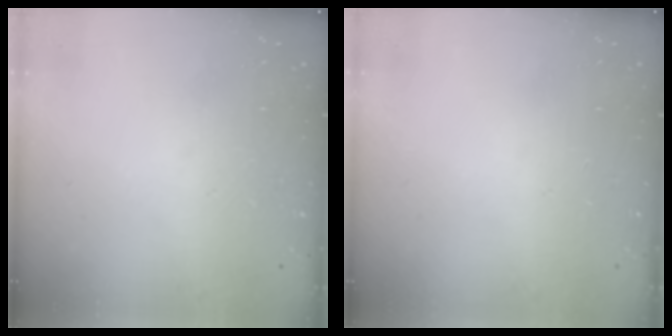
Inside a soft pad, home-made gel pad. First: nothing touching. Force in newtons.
{"total": 0.0}